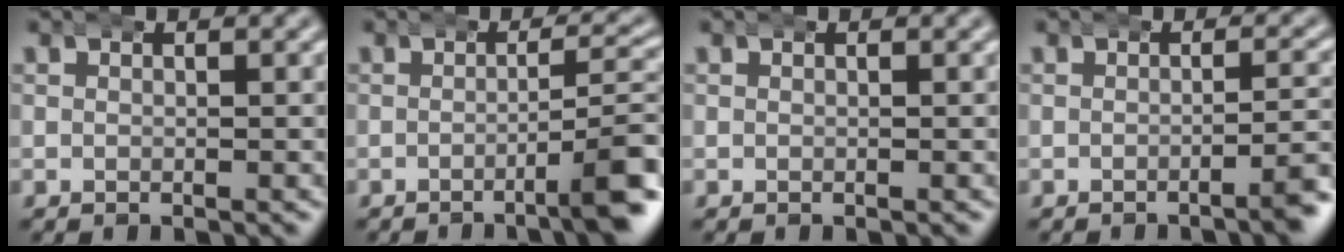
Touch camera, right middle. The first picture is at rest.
{"total": 4.9, "force": [-2.0, 0.6, 4.4], "torque": [-0.055, 0.010, -0.038]}
{"total": 0.0}
{"total": 2.5, "force": [-1.5, 0.2, 2.0], "torque": [-0.021, 0.005, -0.032]}